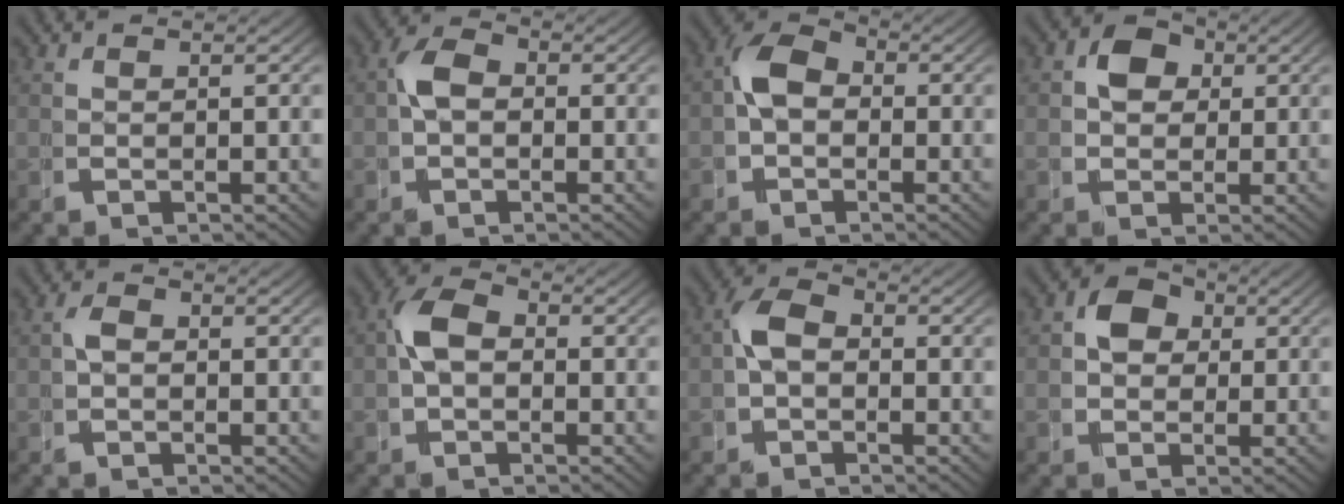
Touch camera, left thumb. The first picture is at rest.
{"total": 3.2, "force": [-0.2, 2.4, 2.2], "torque": [-0.039, 0.003, -0.010]}
{"total": 4.8, "force": [0.0, 3.7, 3.1], "torque": [-0.048, 0.004, -0.009]}
{"total": 5.2, "force": [1.1, 4.3, 2.7], "torque": [-0.042, 0.001, 0.016]}
{"total": 1.2, "force": [-0.3, 0.9, 0.8], "torque": [-0.015, 0.002, -0.011]}
{"total": 4.0, "force": [-0.1, 2.9, 2.7], "torque": [-0.052, 0.004, -0.010]}
{"total": 3.6, "force": [-0.4, 2.6, 2.4], "torque": [-0.040, 0.005, -0.015]}
{"total": 5.9, "force": [1.1, 4.9, 3.0], "torque": [-0.048, 0.005, 0.013]}